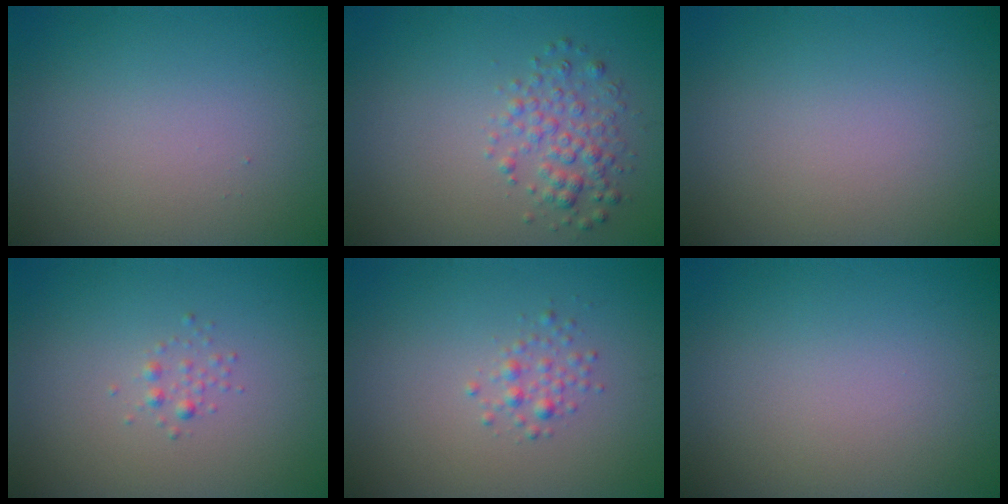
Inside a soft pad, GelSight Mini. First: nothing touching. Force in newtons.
{"total": 2.6, "press": 2.6, "slide": 0.0}
{"total": 0.0}
{"total": 0.8, "press": 0.8, "slide": 0.0}
{"total": 1.3, "press": 1.3, "slide": 0.0}
{"total": 0.0}